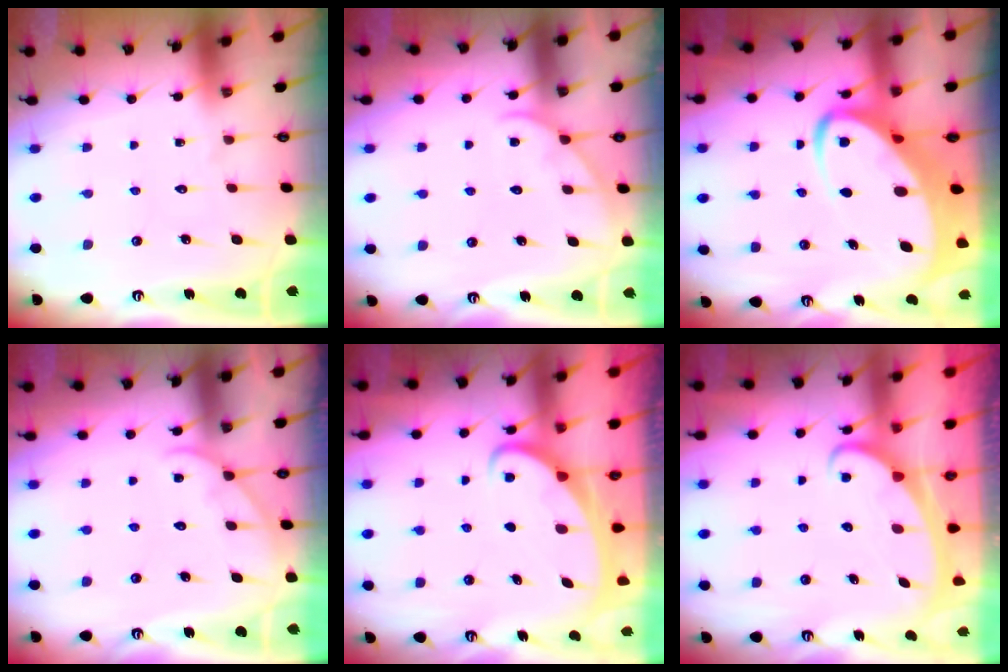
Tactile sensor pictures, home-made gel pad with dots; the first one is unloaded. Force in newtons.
{"total": 3.2, "press": 3.1, "slide": 0.4}
{"total": 7.4, "press": 7.3, "slide": 0.8}
{"total": 3.2, "press": 3.2, "slide": 0.4}
{"total": 2.0, "press": 2.0, "slide": 0.3}
{"total": 2.3, "press": 2.3, "slide": 0.3}